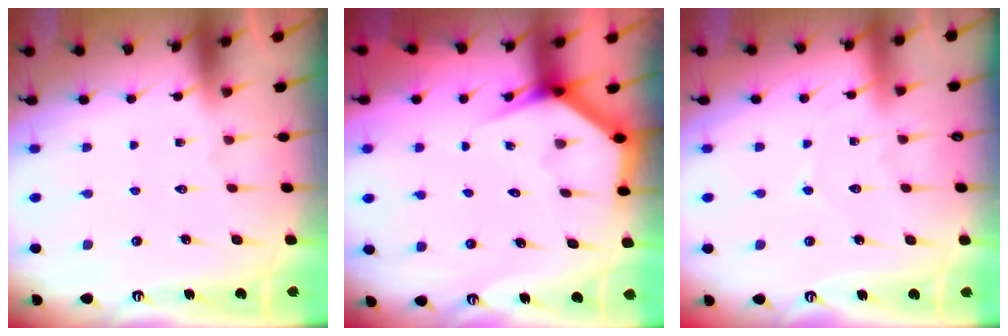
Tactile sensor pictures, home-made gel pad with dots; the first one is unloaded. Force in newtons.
{"total": 3.6, "press": 3.6, "slide": 0.3}
{"total": 3.4, "press": 3.4, "slide": 0.2}